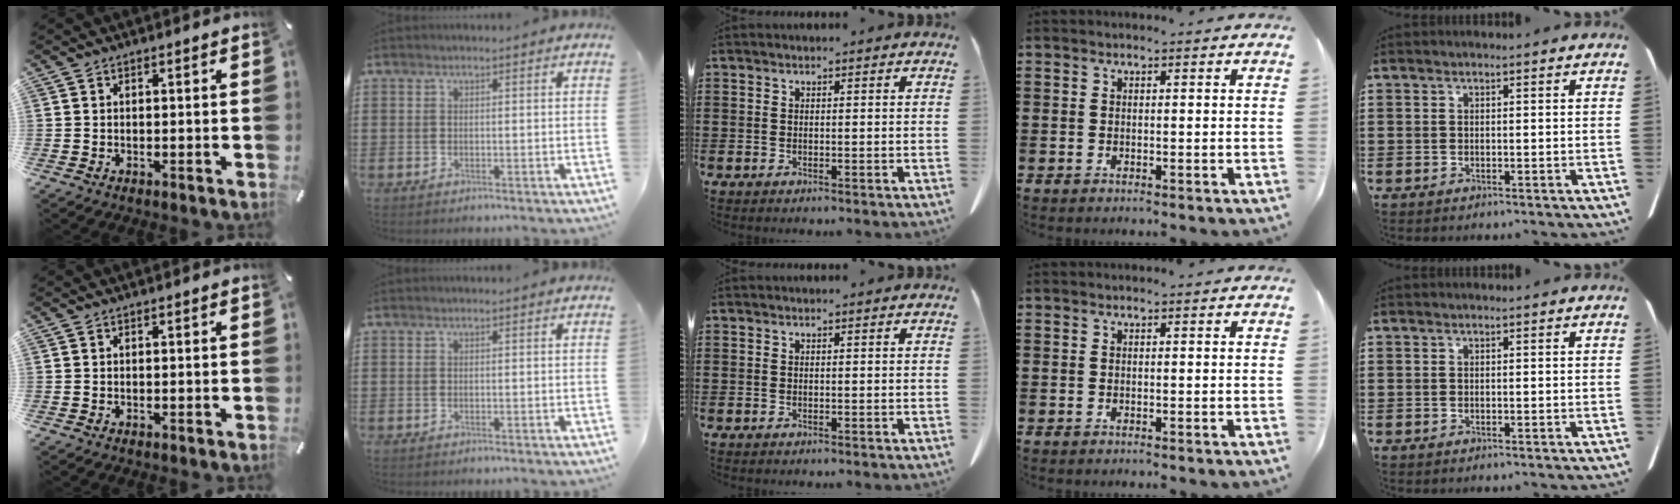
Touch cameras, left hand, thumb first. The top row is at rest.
{}